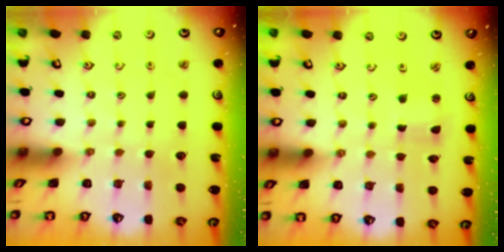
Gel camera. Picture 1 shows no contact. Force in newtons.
{"total": 1.3, "press": 1.3, "slide": 0.1}